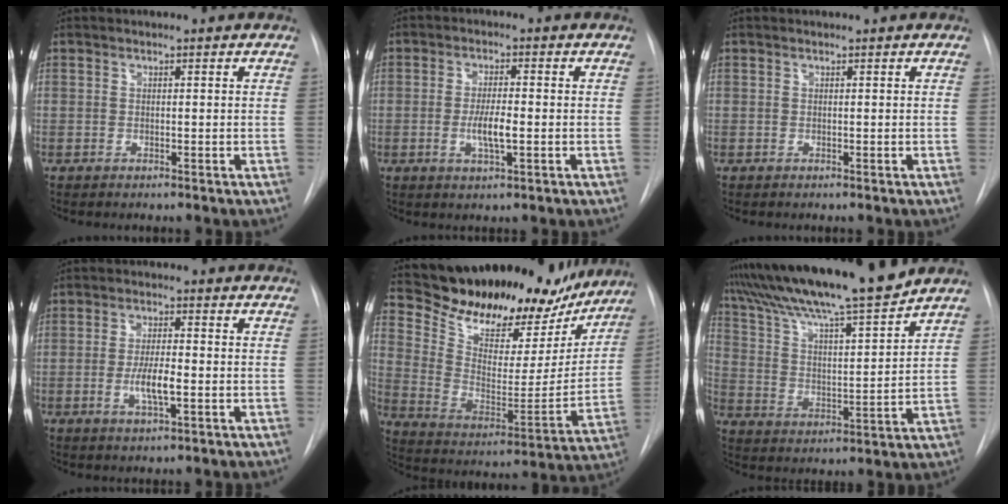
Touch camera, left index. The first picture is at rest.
{"total": 4.7, "force": [-1.0, 0.9, 4.4], "torque": [-0.086, -0.005, -0.017]}
{"total": 0.0}
{"total": 5.1, "force": [-1.3, 1.1, 4.9], "torque": [-0.095, -0.004, -0.022]}
{"total": 25.0, "force": [21.9, 8.7, 8.2], "torque": [-0.136, -0.024, 0.314]}
{"total": 16.7, "force": [14.9, -0.6, 7.6], "torque": [-0.132, -0.008, 0.248]}